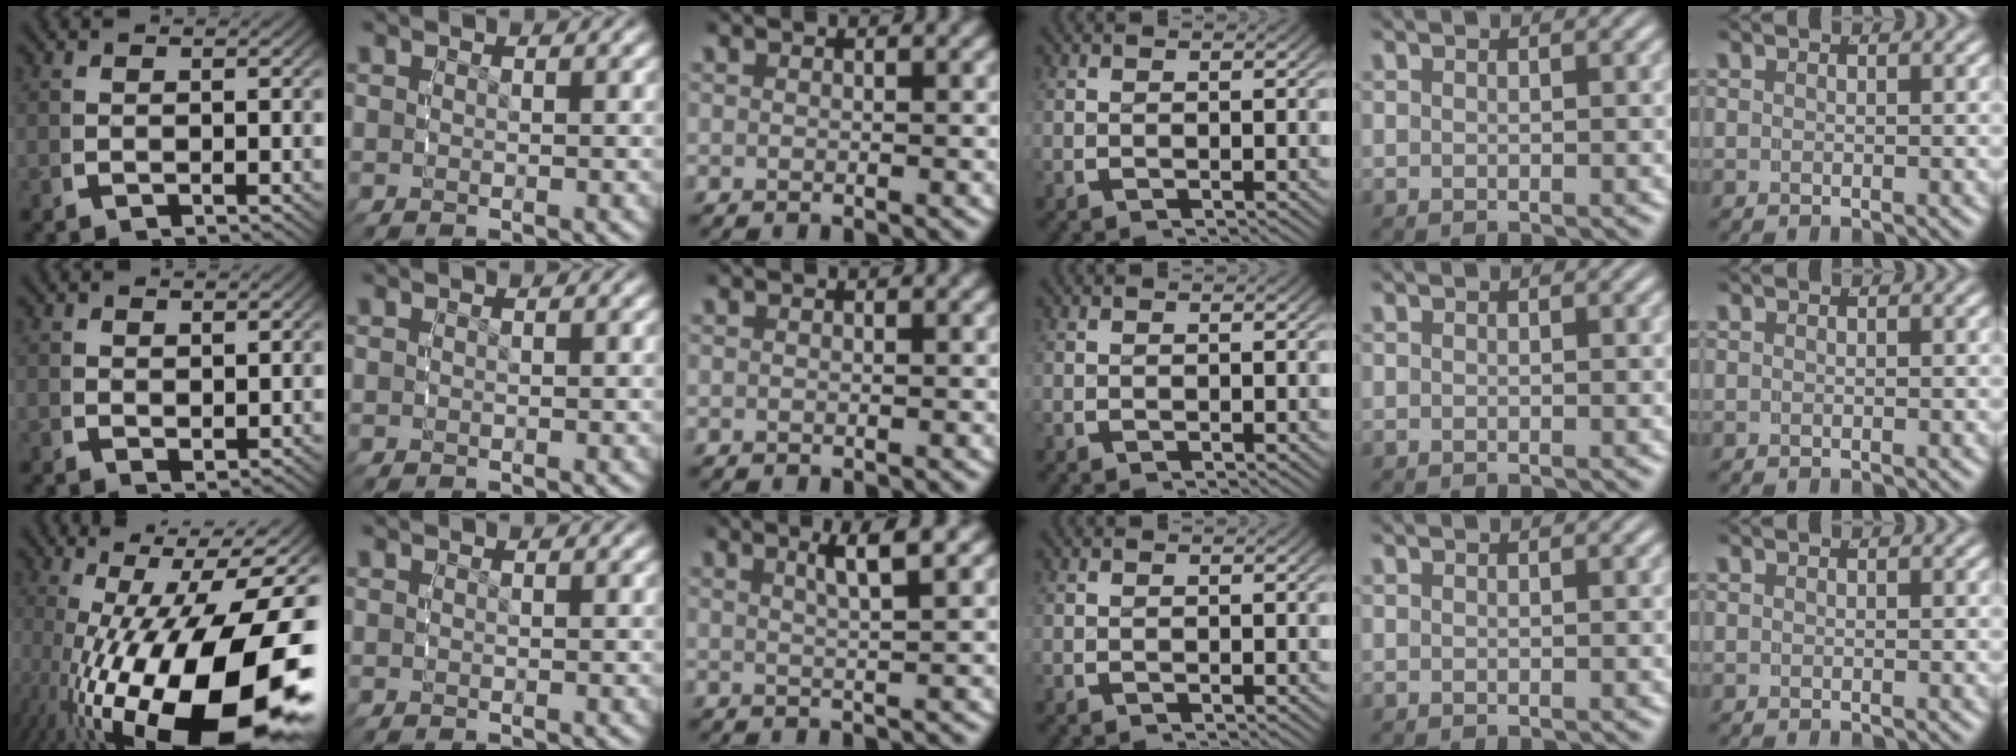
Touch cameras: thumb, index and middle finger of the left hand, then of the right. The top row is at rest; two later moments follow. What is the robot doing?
{"motion": "grasp_and_lifting", "object": "dispenser bottle"}